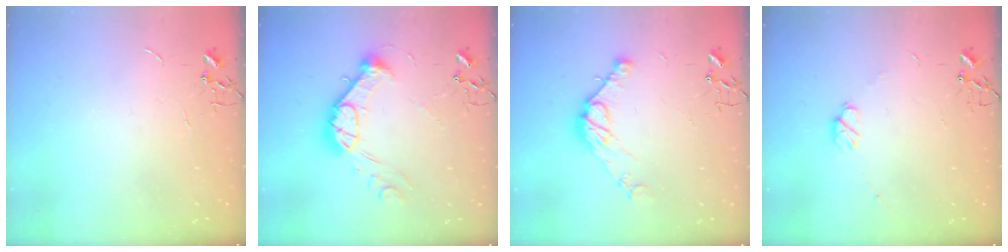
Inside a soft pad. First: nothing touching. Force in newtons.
{"total": 16.1, "press": 16.1, "slide": 1.4}
{"total": 11.6, "press": 11.6, "slide": 0.8}
{"total": 3.7, "press": 3.6, "slide": 0.7}